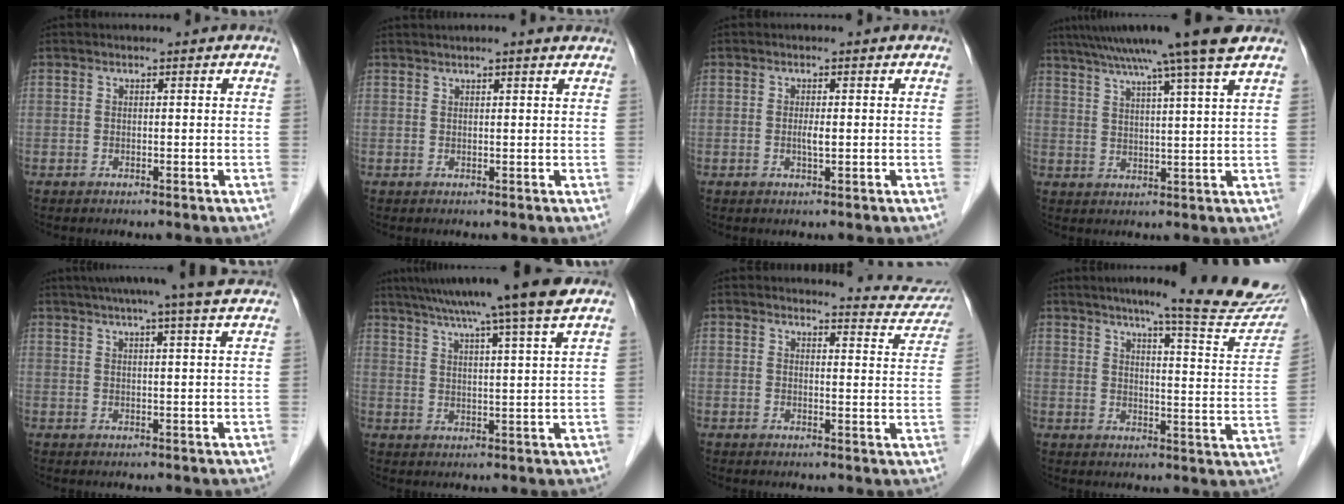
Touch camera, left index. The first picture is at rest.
{"total": 5.1, "force": [4.5, 0.0, 2.4], "torque": [-0.033, 0.025, 0.056]}
{"total": 1.3, "force": [-0.1, 0.1, 1.3], "torque": [-0.028, -0.001, -0.001]}
{"total": 14.0, "force": [11.1, -2.1, 8.4], "torque": [-0.140, 0.011, 0.153]}
{"total": 12.9, "force": [10.9, -0.3, 7.0], "torque": [-0.112, 0.028, 0.131]}
{"total": 15.4, "force": [12.4, -1.4, 9.0], "torque": [-0.151, 0.017, 0.175]}
{"total": 8.3, "force": [8.2, 0.8, 0.0], "torque": [0.012, -0.042, 0.074]}
{"total": 19.9, "force": [17.4, 0.2, 9.6], "torque": [-0.119, -0.063, 0.208]}